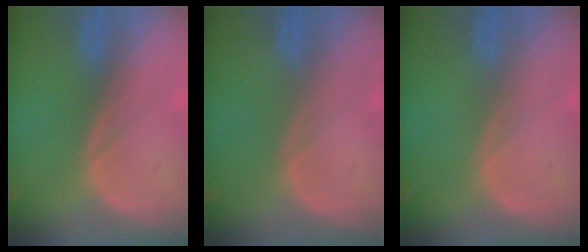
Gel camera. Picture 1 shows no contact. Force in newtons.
{"total": 0.0}
{"total": 0.0}